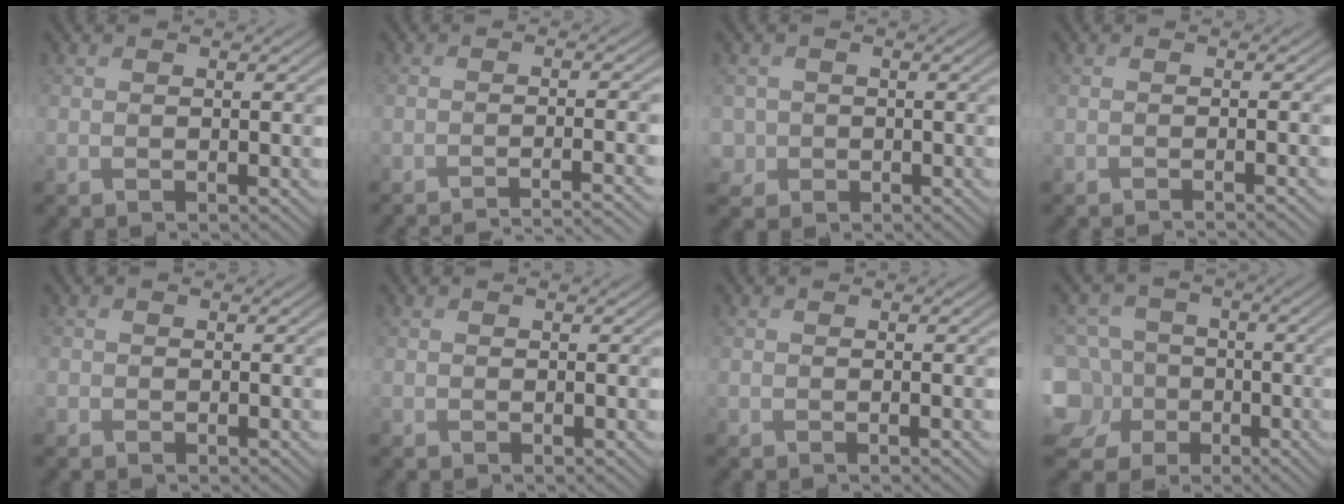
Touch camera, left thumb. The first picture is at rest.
{"total": 4.6, "force": [-3.6, 0.4, 2.8], "torque": [-0.042, 0.005, -0.068]}
{"total": 2.7, "force": [-0.6, 2.6, 0.3], "torque": [-0.008, -0.006, -0.018]}
{"total": 1.6, "force": [-0.9, 0.3, 1.3], "torque": [-0.007, -0.002, -0.024]}
{"total": 1.0, "force": [-0.4, 0.9, 0.0], "torque": [0.001, -0.006, -0.014]}
{"total": 0.0}
{"total": 0.0}
{"total": 13.0, "force": [-4.1, 11.5, 4.6], "torque": [-0.162, -0.012, -0.095]}